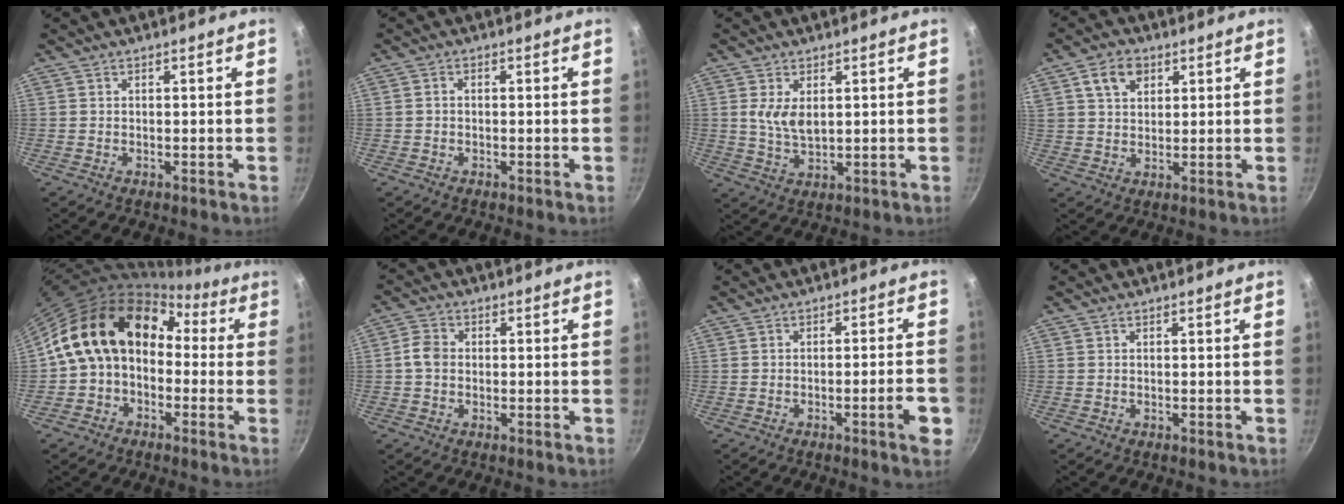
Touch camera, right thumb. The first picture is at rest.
{"total": 0.9, "force": [-0.2, 0.6, 0.6], "torque": [-0.011, 0.007, -0.004]}
{"total": 5.2, "force": [1.4, 2.7, 4.3], "torque": [-0.077, -0.015, 0.032]}
{"total": 6.9, "force": [3.2, 4.8, 3.9], "torque": [-0.053, 0.000, 0.055]}
{"total": 16.0, "force": [0.7, 12.2, 10.4], "torque": [-0.144, 0.059, -0.006]}
{"total": 3.6, "force": [-0.2, 2.9, 2.1], "torque": [-0.035, 0.011, -0.012]}
{"total": 5.7, "force": [-2.3, 0.6, 5.2], "torque": [-0.064, 0.012, -0.031]}
{"total": 0.0}